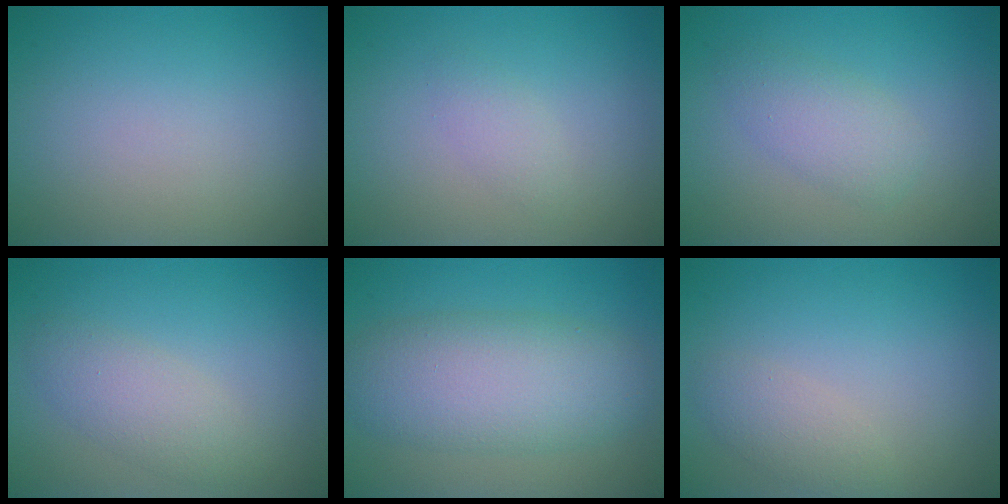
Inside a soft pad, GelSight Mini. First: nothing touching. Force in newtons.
{"total": 1.2, "press": 1.2, "slide": 0.1}
{"total": 2.7, "press": 2.7, "slide": 0.1}
{"total": 2.8, "press": 2.8, "slide": 0.1}
{"total": 7.2, "press": 7.2, "slide": 0.3}
{"total": 1.9, "press": 1.9, "slide": 0.1}